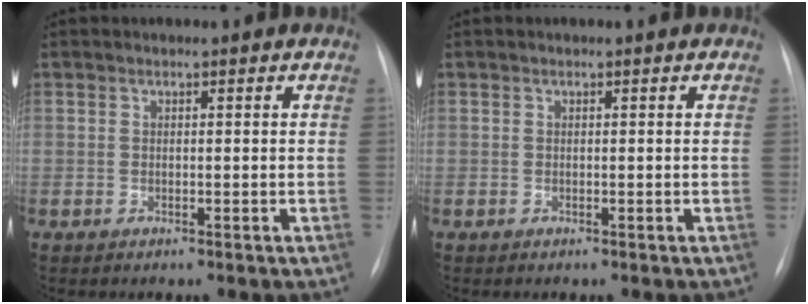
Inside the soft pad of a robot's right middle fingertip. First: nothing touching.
{"total": 0.0}